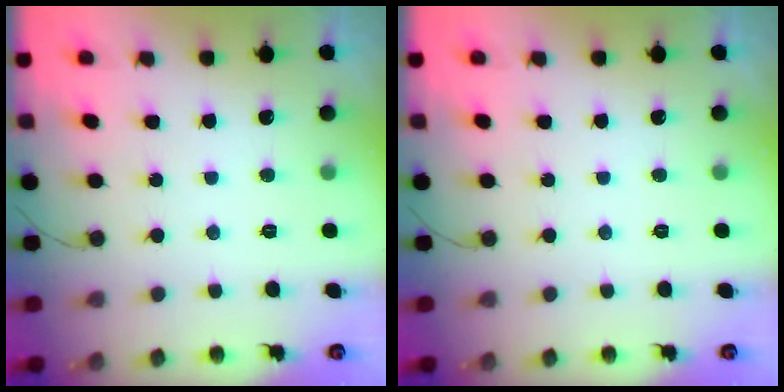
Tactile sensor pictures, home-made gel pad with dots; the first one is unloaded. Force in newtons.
{"total": 0.0}